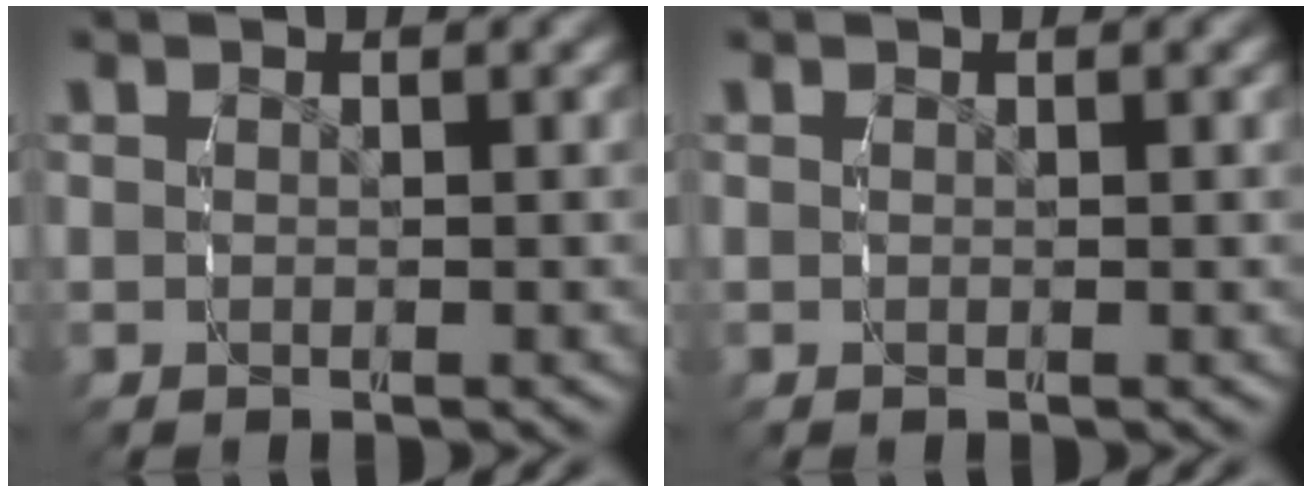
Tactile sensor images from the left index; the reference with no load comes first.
{"total": 0.0}